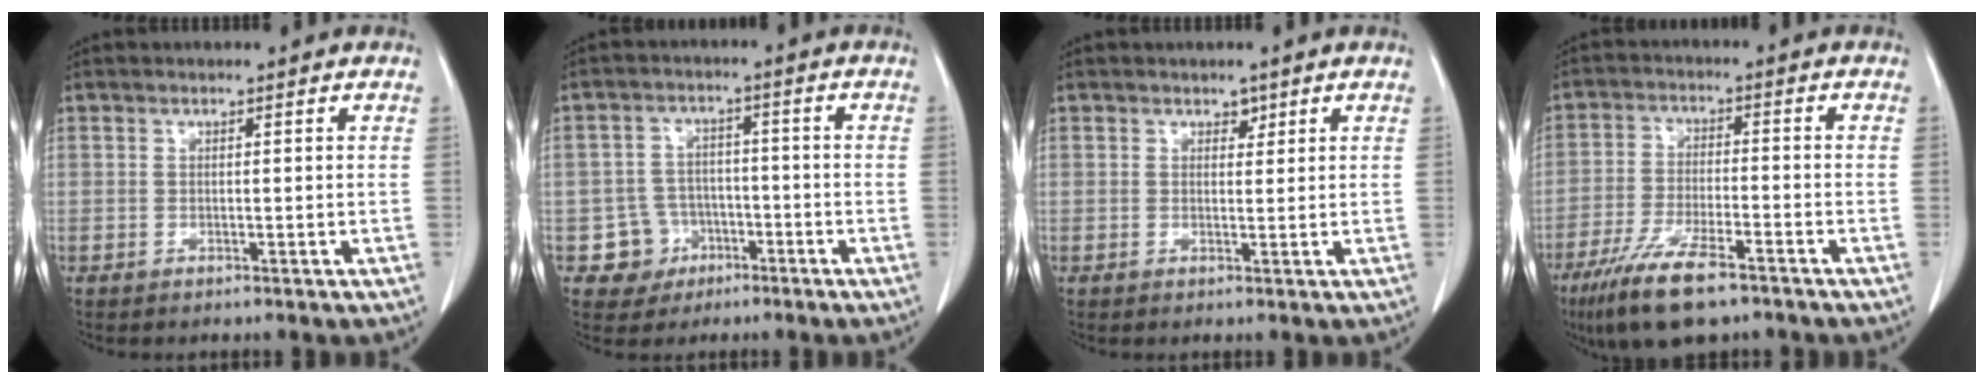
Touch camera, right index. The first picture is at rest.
{"total": 5.6, "force": [-2.5, 5.0, 0.4], "torque": [0.003, 0.015, -0.036]}
{"total": 1.2, "force": [0.8, 0.8, 0.5], "torque": [-0.002, -0.003, 0.010]}
{"total": 11.3, "force": [-7.8, 2.5, 7.9], "torque": [-0.148, -0.023, -0.135]}